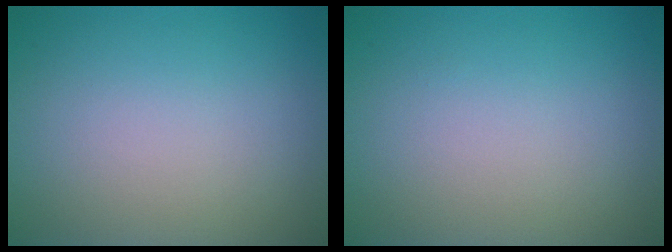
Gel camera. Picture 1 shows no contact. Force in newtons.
{"total": 0.0}